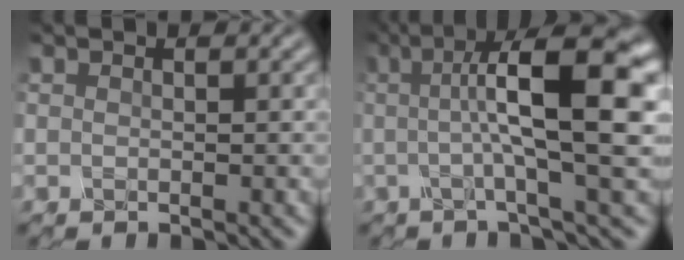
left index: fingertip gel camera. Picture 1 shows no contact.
{"total": 10.7, "force": [1.0, 2.1, 10.4], "torque": [-0.131, 0.019, 0.009]}